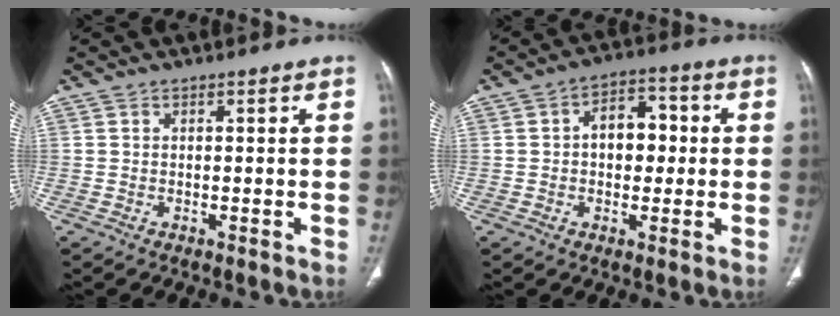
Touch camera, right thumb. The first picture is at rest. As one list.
[{"total": 8.5, "force": [0.6, 5.9, 6.1], "torque": [-0.060, 0.023, 0.003]}]